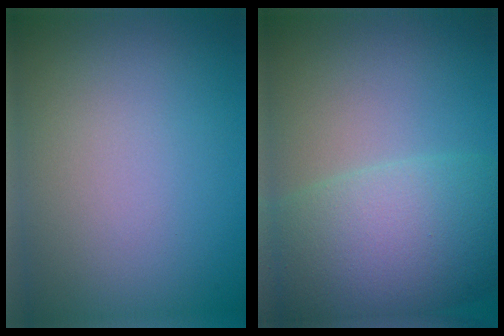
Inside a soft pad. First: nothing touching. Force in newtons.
{"total": 10.6, "press": 10.5, "slide": 0.4}